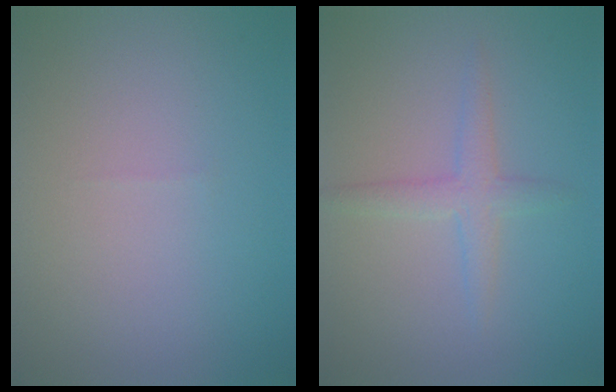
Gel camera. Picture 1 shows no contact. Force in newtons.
{"total": 2.0, "press": 2.0, "slide": 0.1}